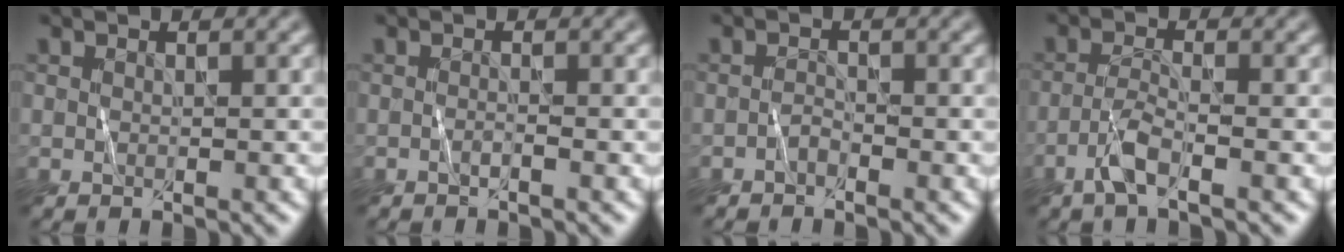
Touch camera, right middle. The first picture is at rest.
{"total": 0.6, "force": [-0.5, 0.0, 0.4], "torque": [-0.006, 0.001, -0.010]}
{"total": 0.8, "force": [-0.6, 0.2, 0.3], "torque": [-0.005, 0.003, -0.014]}
{"total": 2.6, "force": [-1.8, 0.4, 1.8], "torque": [-0.043, 0.009, -0.041]}